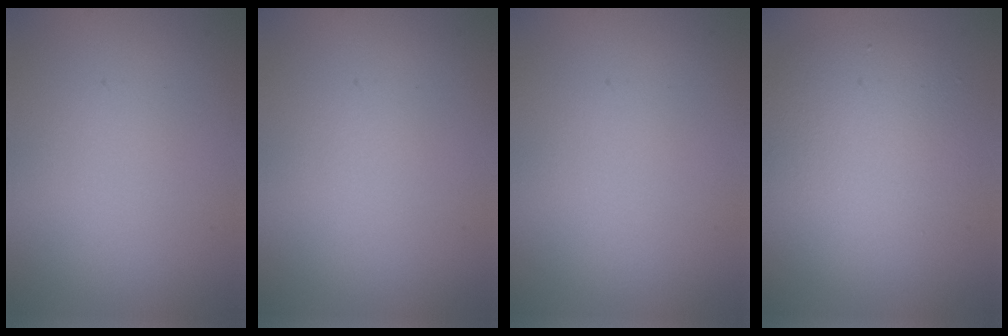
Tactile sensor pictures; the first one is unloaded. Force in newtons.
{"total": 0.0}
{"total": 0.0}
{"total": 5.5, "press": 5.5, "slide": 0.4}